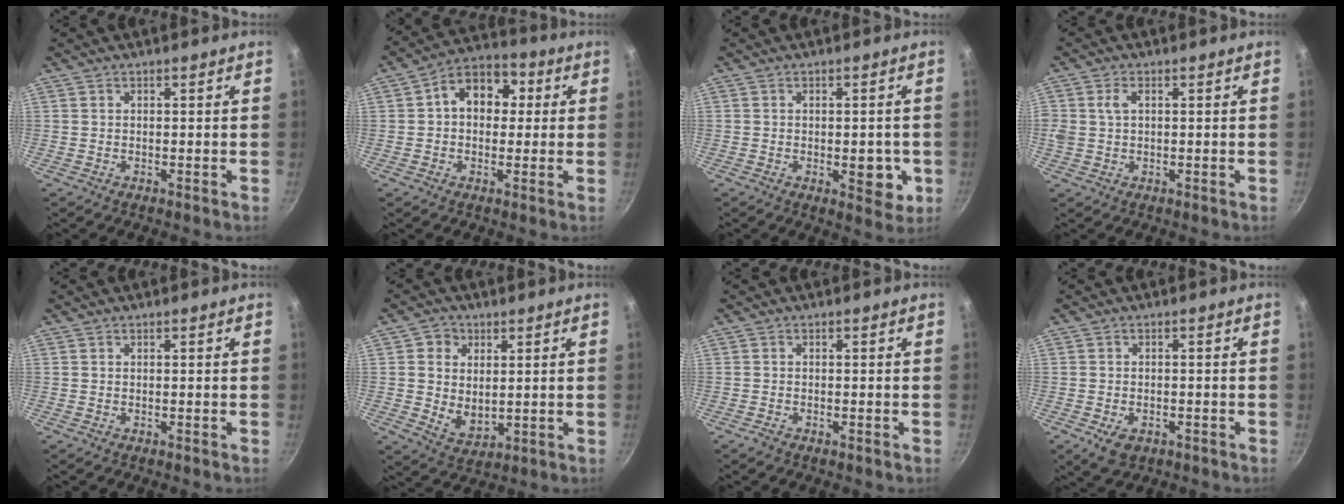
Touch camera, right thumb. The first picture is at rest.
{"total": 10.6, "force": [1.7, 7.9, 6.9], "torque": [-0.058, 0.023, 0.007]}
{"total": 6.3, "force": [-1.3, 3.4, 5.2], "torque": [-0.036, -0.003, -0.014]}
{"total": 3.6, "force": [0.7, 2.5, 2.6], "torque": [-0.043, 0.005, 0.013]}
{"total": 0.0}
{"total": 7.5, "force": [1.5, 6.2, 4.0], "torque": [-0.043, -0.026, 0.028]}
{"total": 1.0, "force": [-0.7, 0.5, 0.6], "torque": [-0.017, 0.004, -0.016]}
{"total": 4.6, "force": [-1.9, 3.0, 2.9], "torque": [-0.045, 0.004, -0.023]}